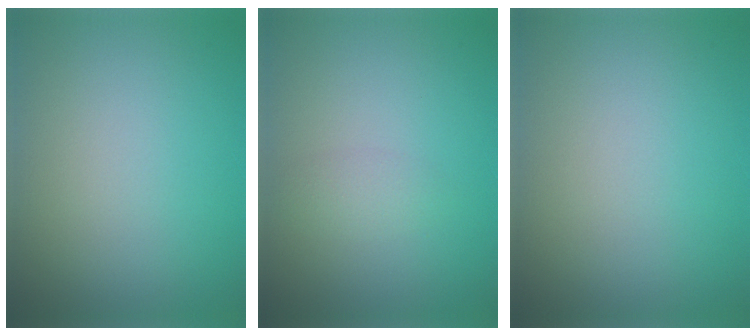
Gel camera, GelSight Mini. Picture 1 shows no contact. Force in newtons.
{"total": 1.2, "press": 1.2, "slide": 0.0}
{"total": 0.0}